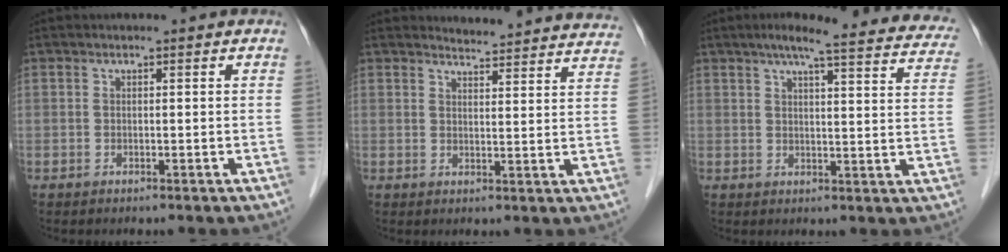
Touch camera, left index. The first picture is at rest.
{"total": 15.8, "force": [15.6, 1.3, 2.3], "torque": [-0.012, -0.054, 0.160]}
{"total": 21.4, "force": [18.5, 3.0, 10.4], "torque": [-0.130, -0.004, 0.207]}